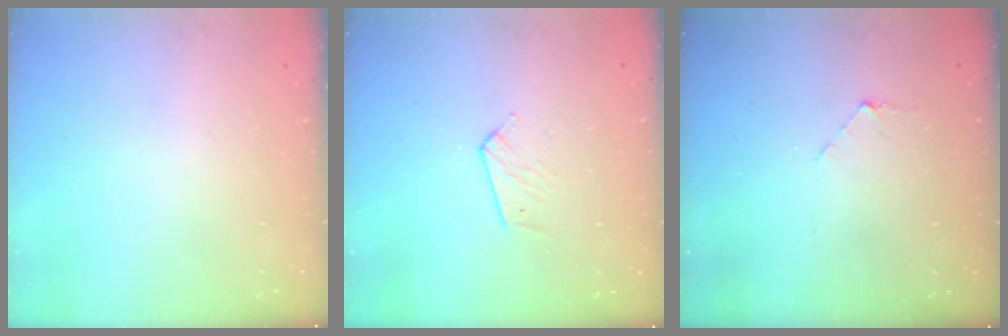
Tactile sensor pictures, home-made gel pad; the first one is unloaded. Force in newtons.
{"total": 4.0, "press": 4.0, "slide": 0.3}
{"total": 3.6, "press": 3.6, "slide": 0.3}